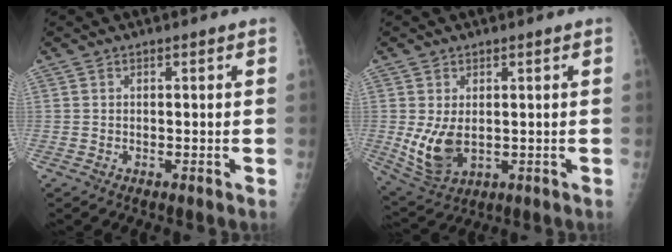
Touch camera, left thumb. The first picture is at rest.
{"total": 8.1, "force": [-0.2, 5.1, 6.2], "torque": [-0.118, -0.015, 0.014]}